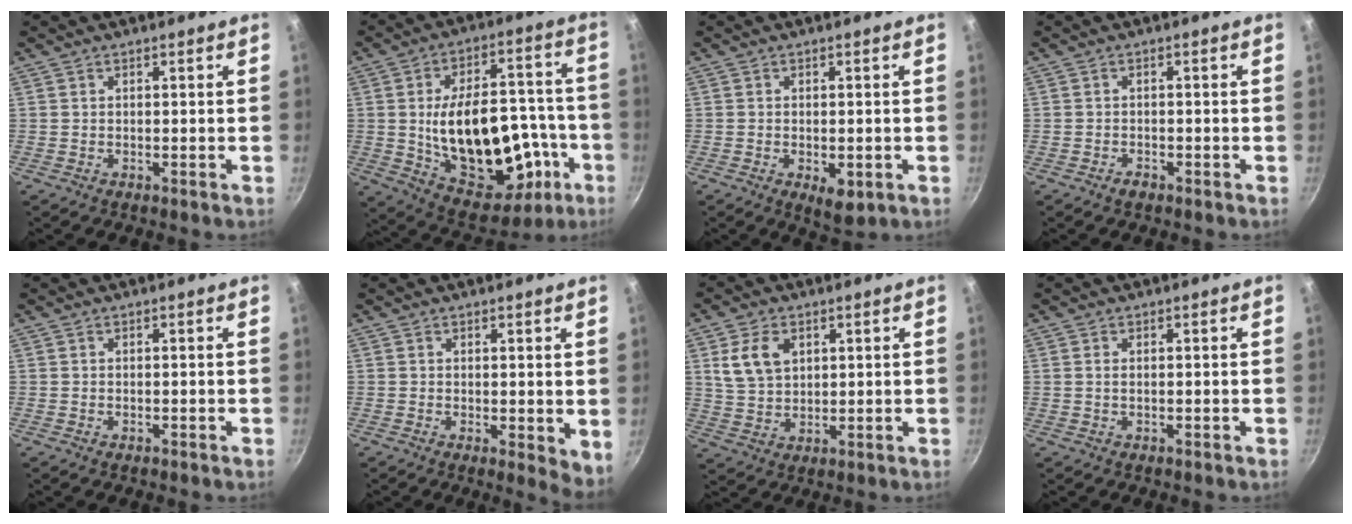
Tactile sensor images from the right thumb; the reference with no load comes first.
{"total": 25.4, "force": [-4.8, 13.9, 20.7], "torque": [-0.297, 0.037, -0.041]}
{"total": 4.7, "force": [-1.5, 2.2, 3.9], "torque": [-0.052, -0.007, -0.015]}
{"total": 1.4, "force": [-1.1, 0.7, 0.6], "torque": [-0.008, 0.005, -0.020]}
{"total": 0.0}
{"total": 4.1, "force": [0.3, 1.3, 3.9], "torque": [-0.052, -0.016, 0.007]}
{"total": 7.9, "force": [2.9, 5.4, 5.0], "torque": [-0.082, -0.009, 0.063]}
{"total": 0.7, "force": [0.1, 0.4, 0.6], "torque": [-0.015, 0.002, 0.004]}